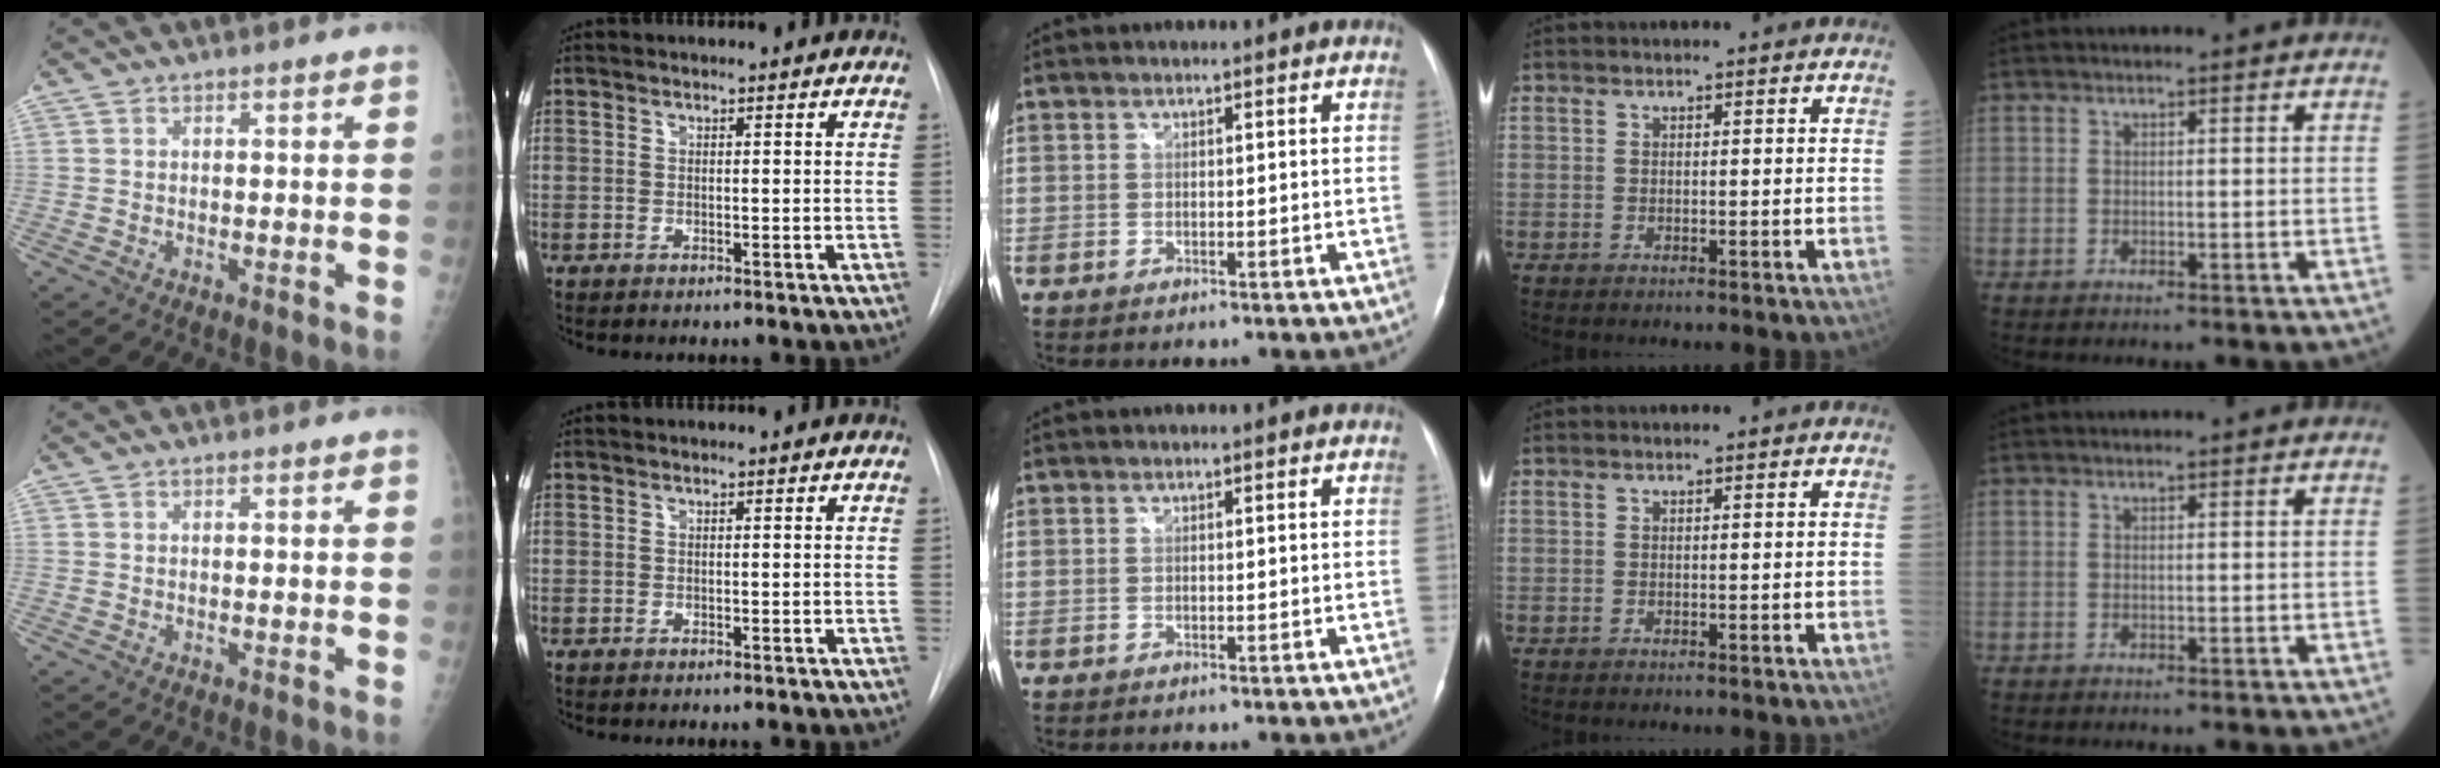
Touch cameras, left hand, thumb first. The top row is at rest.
{}